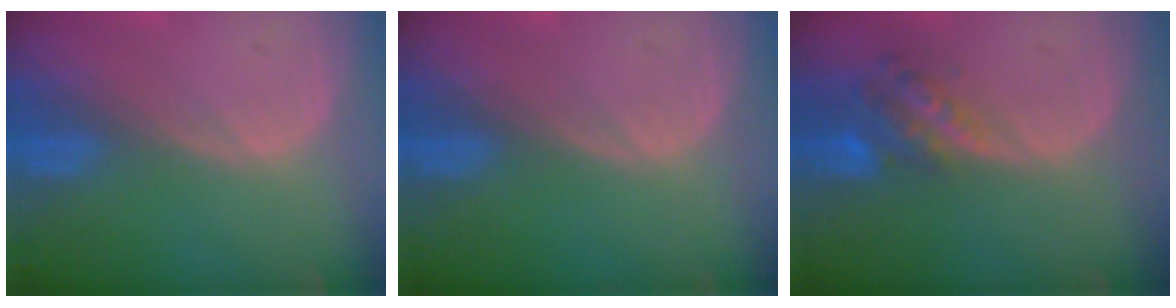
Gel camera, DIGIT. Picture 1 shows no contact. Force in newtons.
{"total": 0.0}
{"total": 5.7, "press": 5.0, "slide": 2.8}